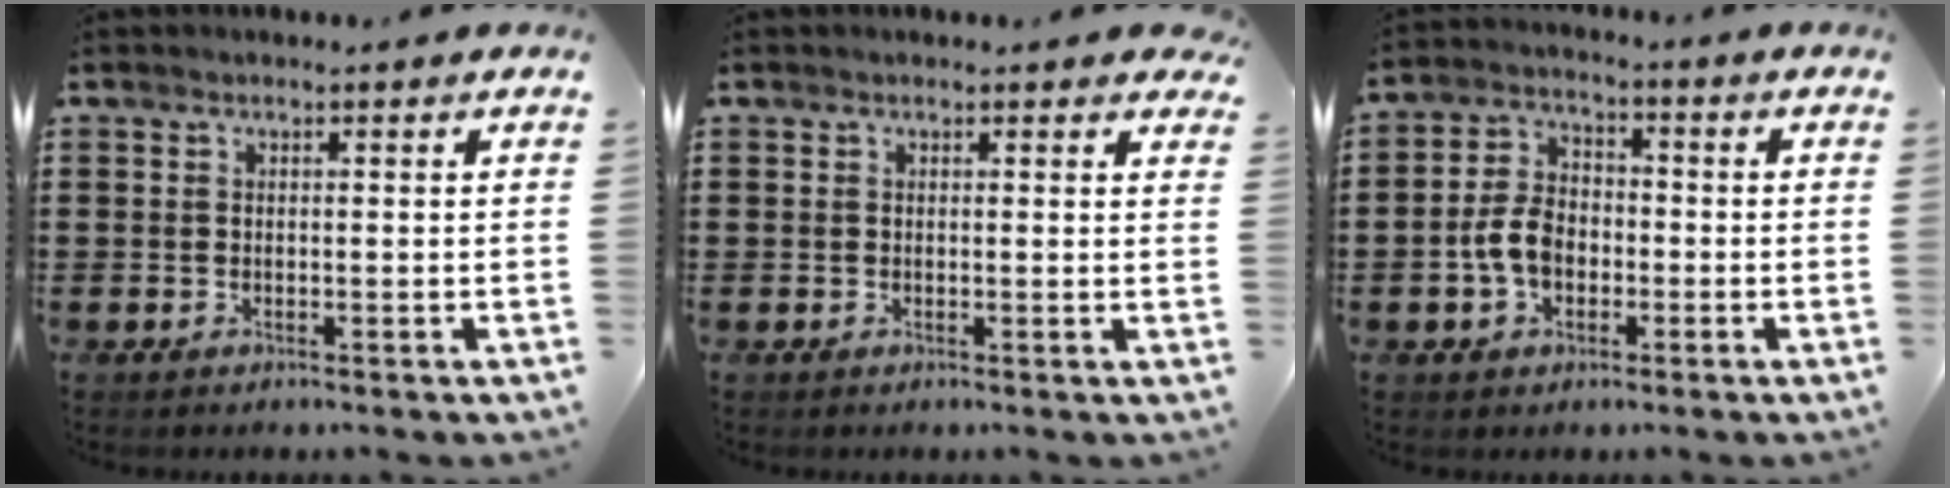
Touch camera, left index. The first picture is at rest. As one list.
[{"total": 0.9, "force": [0.7, 0.3, 0.4], "torque": [-0.002, 0.000, 0.012]}, {"total": 6.3, "force": [-1.7, 4.3, 4.3], "torque": [-0.107, 0.005, -0.038]}]